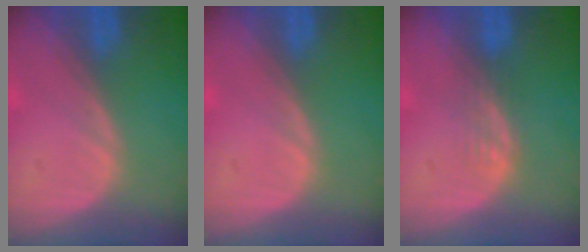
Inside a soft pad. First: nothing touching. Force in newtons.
{"total": 0.0}
{"total": 1.9, "press": 1.9, "slide": 0.3}